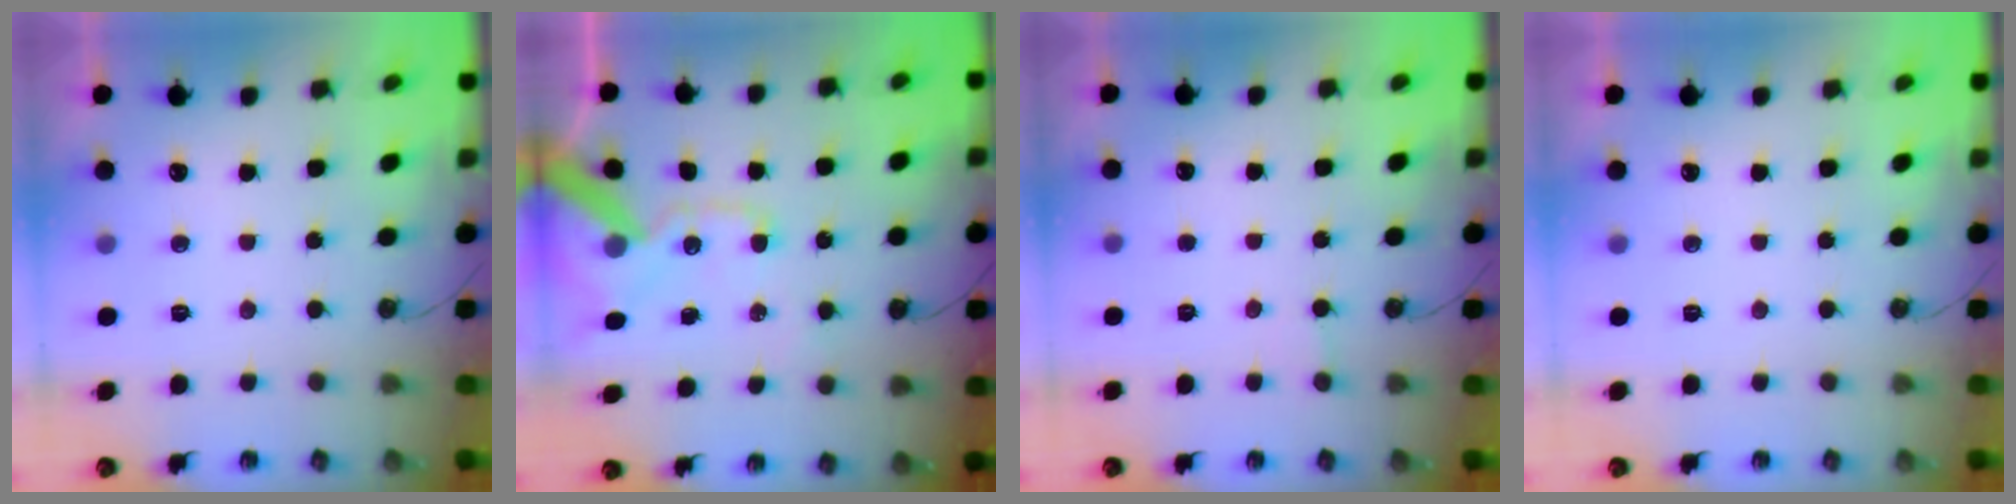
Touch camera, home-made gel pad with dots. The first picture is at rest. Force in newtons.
{"total": 16.2, "press": 16.0, "slide": 2.3}
{"total": 1.4, "press": 1.4, "slide": 0.1}
{"total": 0.0}